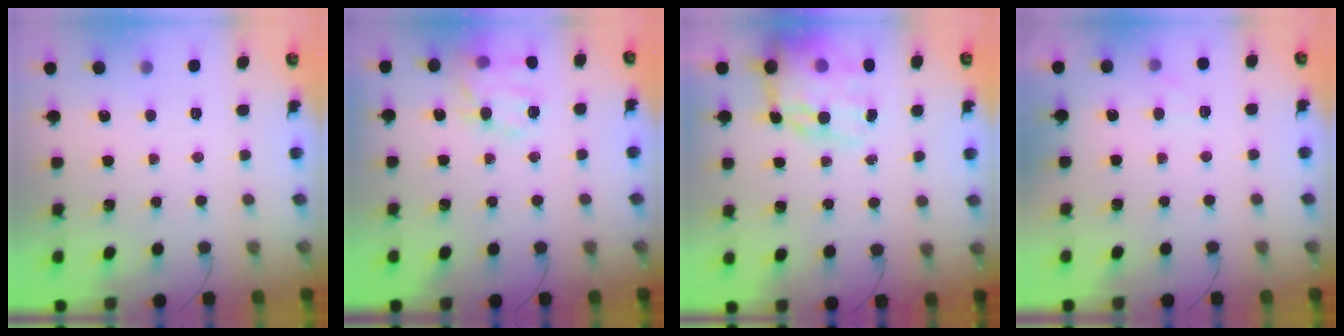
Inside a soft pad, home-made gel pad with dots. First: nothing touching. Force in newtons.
{"total": 16.2, "press": 16.1, "slide": 2.5}
{"total": 17.7, "press": 17.1, "slide": 4.8}
{"total": 4.6, "press": 4.3, "slide": 1.5}